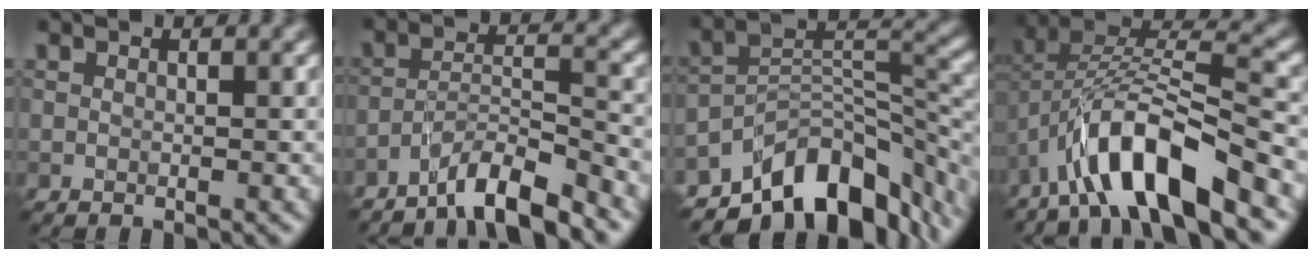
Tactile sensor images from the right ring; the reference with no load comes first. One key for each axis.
{"total": 6.1, "fx": -5.1, "fy": 0.7, "fz": 3.3, "tx": -0.049, "ty": 0.009, "tz": -0.092}
{"total": 11.0, "fx": -7.5, "fy": 5.1, "fz": 6.3, "tx": -0.093, "ty": 0.011, "tz": -0.137}
{"total": 9.0, "fx": -5.5, "fy": 2.5, "fz": 6.7, "tx": -0.110, "ty": 0.017, "tz": -0.099}